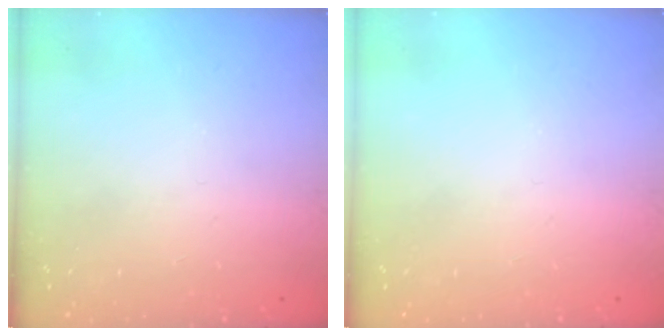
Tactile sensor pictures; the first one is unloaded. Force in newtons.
{"total": 0.0}